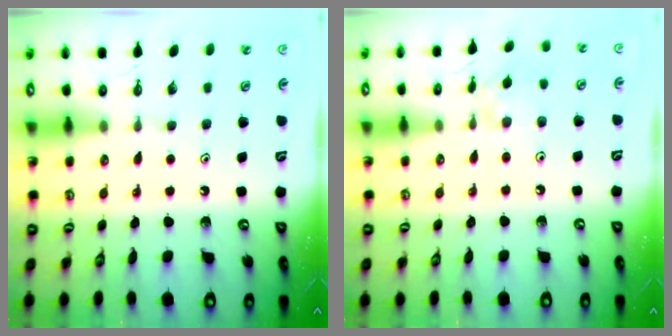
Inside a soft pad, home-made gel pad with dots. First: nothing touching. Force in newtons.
{"total": 2.0, "press": 2.0, "slide": 0.4}